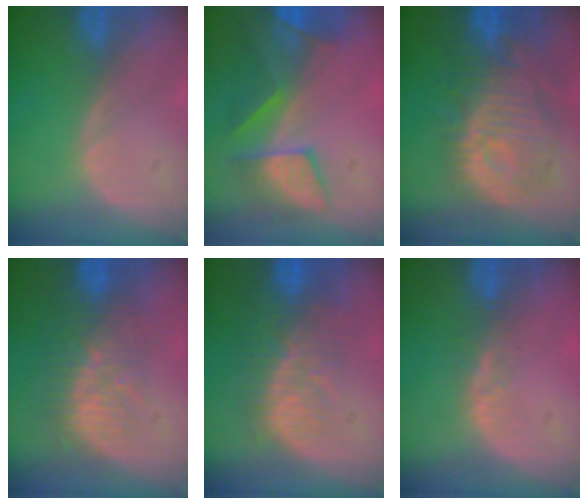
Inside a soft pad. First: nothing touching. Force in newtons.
{"total": 7.8, "press": 7.6, "slide": 1.6}
{"total": 11.9, "press": 10.8, "slide": 4.9}
{"total": 8.3, "press": 7.8, "slide": 2.9}
{"total": 10.1, "press": 8.5, "slide": 5.5}
{"total": 2.4, "press": 1.8, "slide": 1.5}